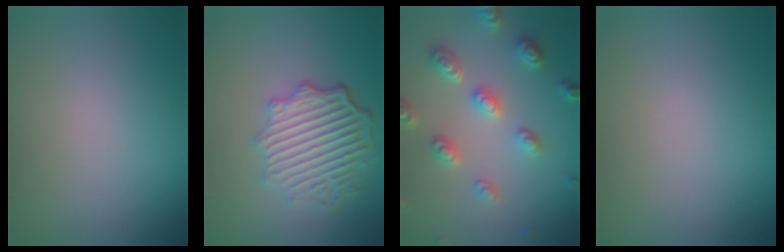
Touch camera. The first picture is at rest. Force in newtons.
{"total": 6.0, "press": 4.7, "slide": 3.8}
{"total": 4.7, "press": 3.8, "slide": 2.8}
{"total": 0.0}